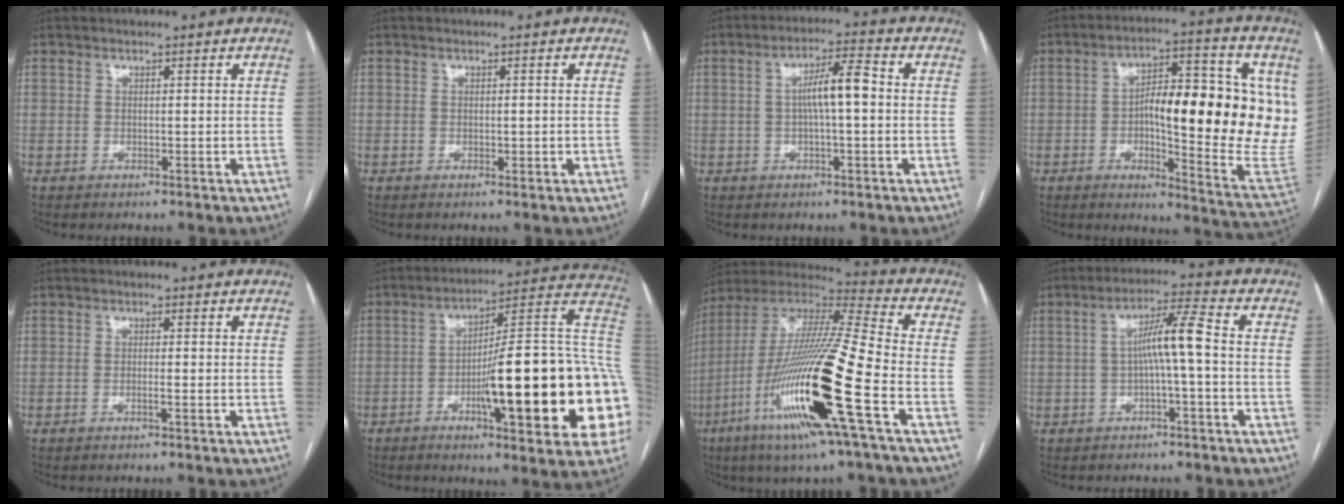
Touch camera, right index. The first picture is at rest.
{"total": 0.9, "force": [-0.3, 0.4, 0.8], "torque": [-0.014, -0.001, -0.002]}
{"total": 6.5, "force": [0.2, 0.9, 6.4], "torque": [-0.114, 0.018, 0.001]}
{"total": 23.1, "force": [2.6, 5.3, 22.3], "torque": [-0.247, 0.030, 0.043]}
{"total": 1.2, "force": [-0.6, -0.1, 1.1], "torque": [-0.020, 0.001, -0.010]}
{"total": 26.5, "force": [-5.1, 3.1, 25.8], "torque": [-0.284, 0.009, -0.077]}
{"total": 24.9, "force": [-8.5, 0.9, 23.4], "torque": [-0.472, -0.037, -0.163]}
{"total": 6.6, "force": [-0.5, -0.1, 6.5], "torque": [-0.115, 0.022, -0.007]}